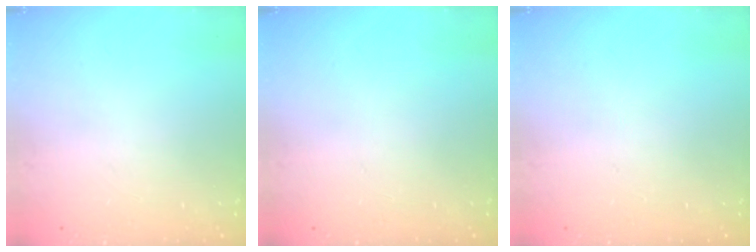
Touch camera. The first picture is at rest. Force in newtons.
{"total": 0.0}
{"total": 0.0}